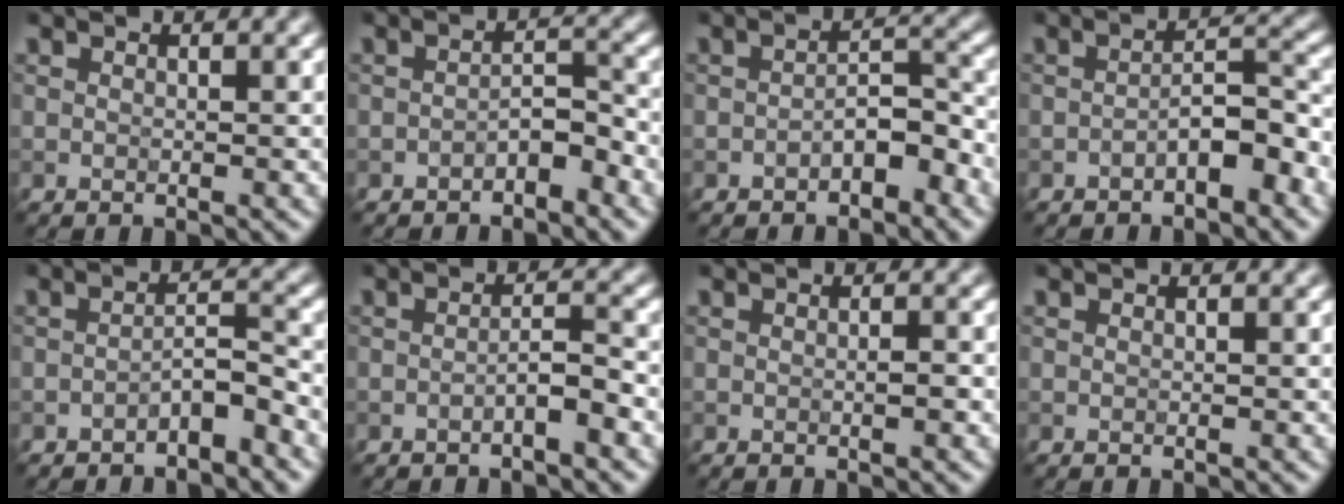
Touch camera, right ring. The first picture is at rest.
{"total": 2.2, "force": [-1.4, 0.9, 1.5], "torque": [-0.023, 0.010, -0.025]}
{"total": 2.9, "force": [-1.6, 1.2, 2.0], "torque": [-0.030, 0.013, -0.027]}
{"total": 3.2, "force": [-1.7, 1.0, 2.6], "torque": [-0.041, 0.015, -0.031]}
{"total": 2.3, "force": [-1.7, 0.5, 1.5], "torque": [-0.024, 0.013, -0.031]}
{"total": 1.8, "force": [-1.0, 0.2, 1.5], "torque": [-0.025, 0.008, -0.021]}
{"total": 0.8, "force": [-0.2, 0.1, 0.8], "torque": [-0.012, 0.001, -0.003]}
{"total": 0.0}